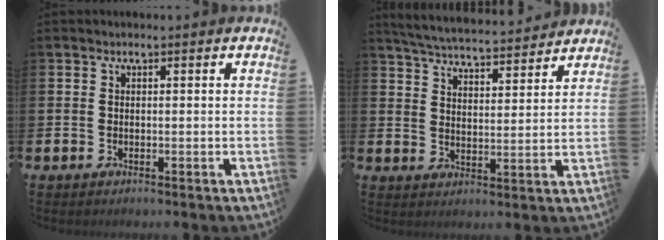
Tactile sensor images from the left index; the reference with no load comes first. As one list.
[{"total": 5.5, "force": [5.4, 0.5, 0.8], "torque": [-0.044, -0.036, 0.096]}]